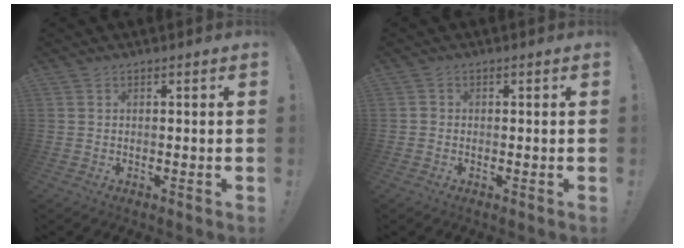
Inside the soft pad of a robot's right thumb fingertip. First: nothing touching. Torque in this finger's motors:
{"motor_torque": [-0.02, -0.12, -0.03, 0.12, 0.01]}